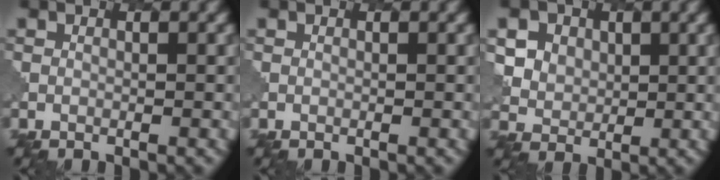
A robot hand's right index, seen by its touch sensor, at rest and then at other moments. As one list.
[{"total": 0.0}, {"total": 8.0, "force": [4.0, 6.2, 3.2], "torque": [-0.062, 0.021, 0.052]}]